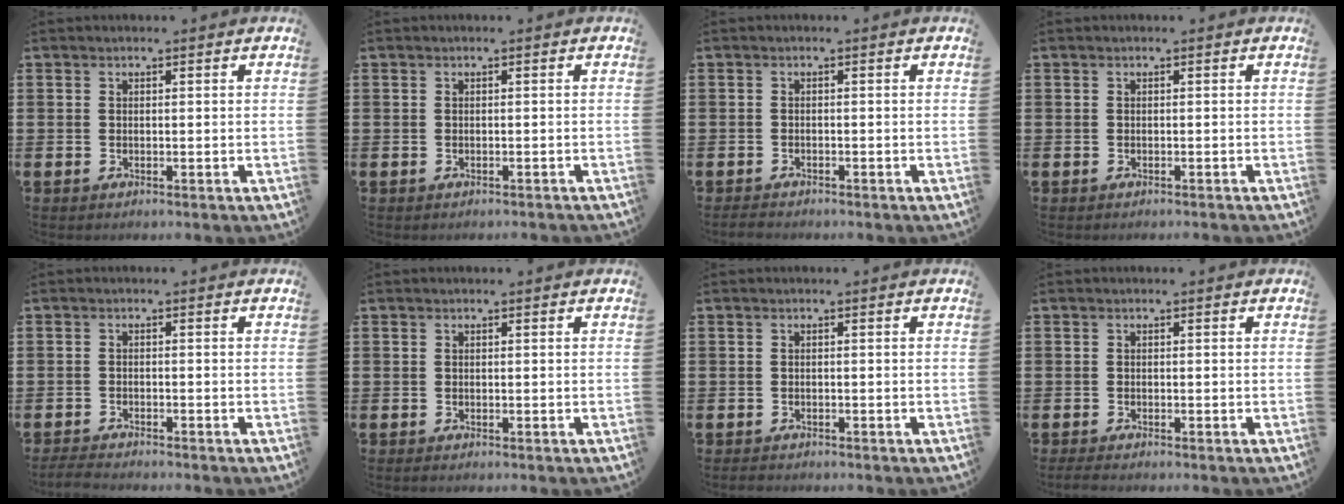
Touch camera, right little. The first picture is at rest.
{"total": 0.0}
{"total": 0.9, "force": [-0.8, 0.2, 0.2], "torque": [-0.007, 0.001, -0.018]}
{"total": 0.0}
{"total": 1.6, "force": [-1.5, 0.1, 0.4], "torque": [-0.009, 0.003, -0.030]}
{"total": 0.0}
{"total": 0.6, "force": [-0.5, 0.2, 0.1], "torque": [-0.003, 0.000, -0.012]}
{"total": 0.8, "force": [-0.6, 0.1, 0.5], "torque": [-0.009, -0.002, -0.012]}